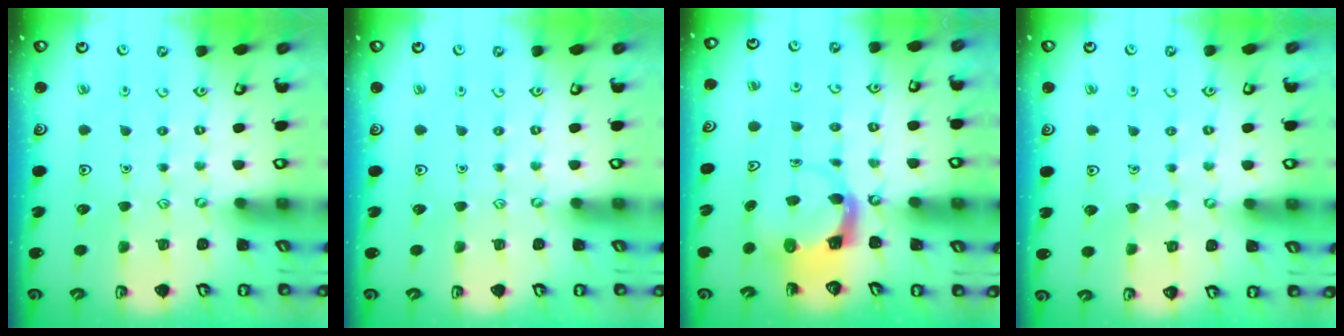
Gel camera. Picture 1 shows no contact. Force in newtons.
{"total": 0.0}
{"total": 3.9, "press": 3.8, "slide": 0.6}
{"total": 2.4, "press": 2.4, "slide": 0.2}